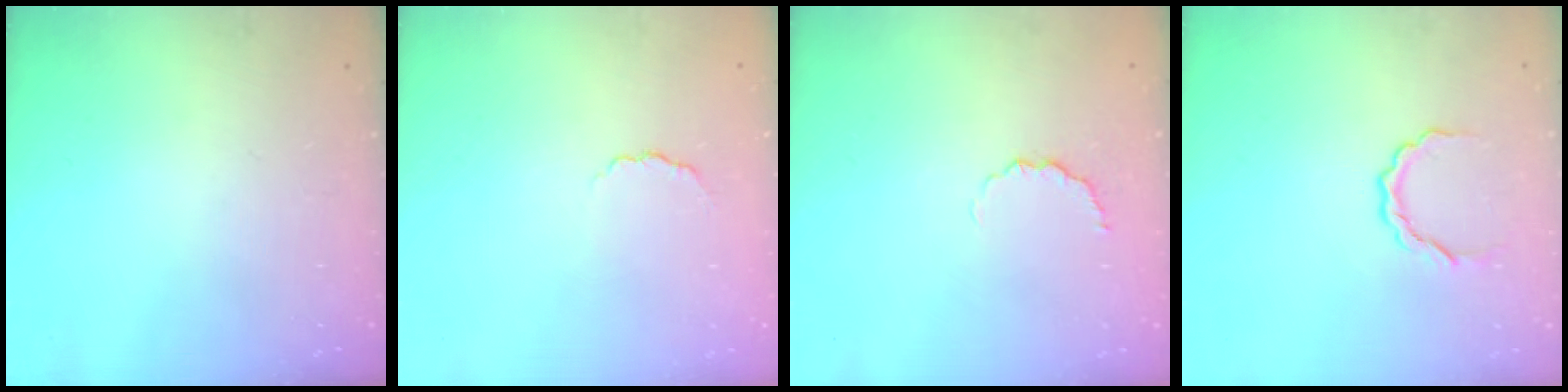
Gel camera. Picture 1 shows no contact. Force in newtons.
{"total": 2.6, "press": 2.5, "slide": 0.8}
{"total": 3.7, "press": 3.5, "slide": 1.1}
{"total": 3.7, "press": 3.7, "slide": 0.2}